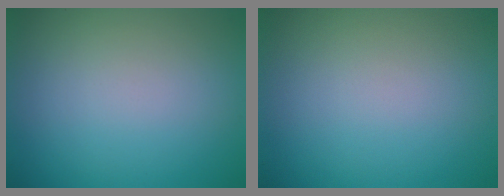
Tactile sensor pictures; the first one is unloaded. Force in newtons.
{"total": 0.0}